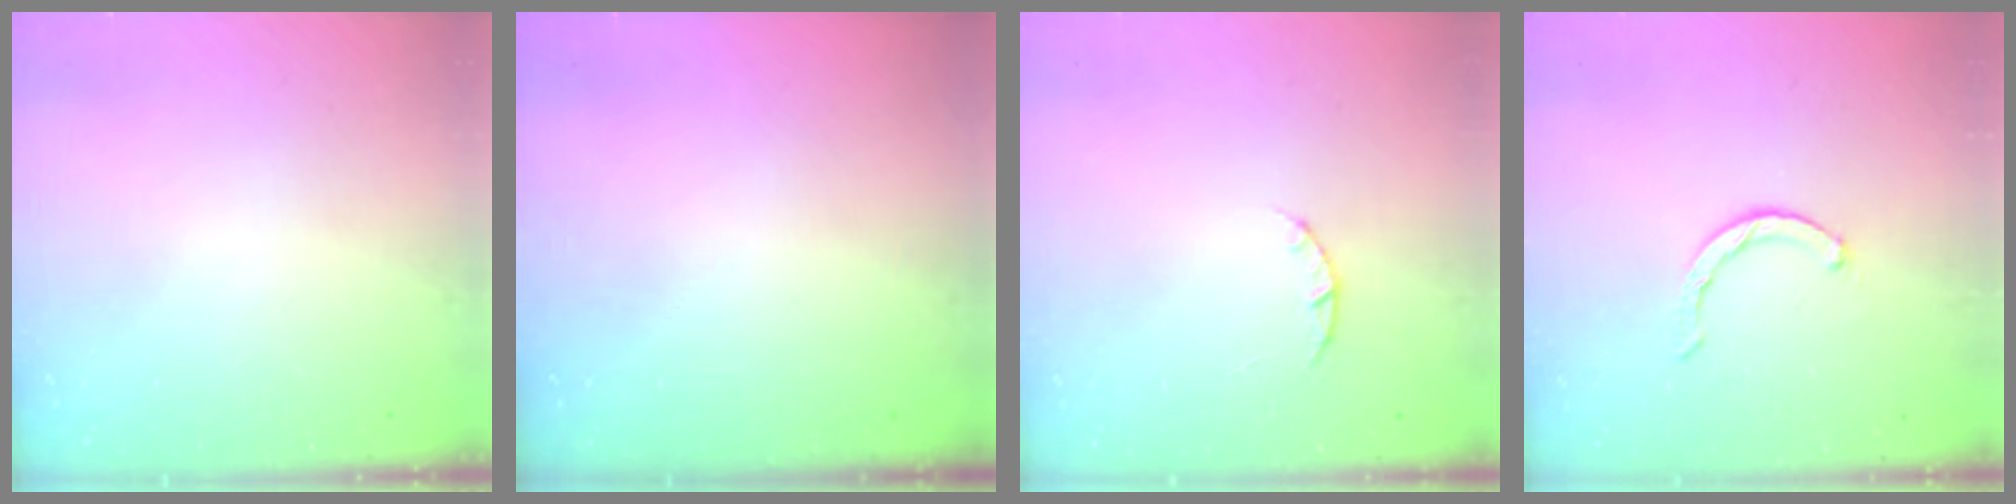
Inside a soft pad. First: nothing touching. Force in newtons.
{"total": 0.0}
{"total": 3.0, "press": 3.0, "slide": 0.4}
{"total": 2.3, "press": 2.2, "slide": 0.5}